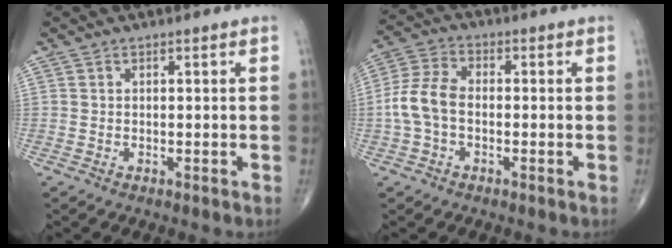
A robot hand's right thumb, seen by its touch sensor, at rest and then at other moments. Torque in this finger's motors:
{"motor_torque": [-0.13, 0.36, 0.76, -0.15, 0.24]}